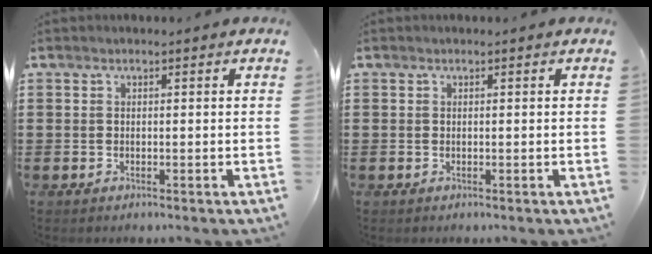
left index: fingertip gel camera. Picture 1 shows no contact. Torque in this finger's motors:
{"motor_torque": [0.00, 0.00, 0.00, 0.01]}